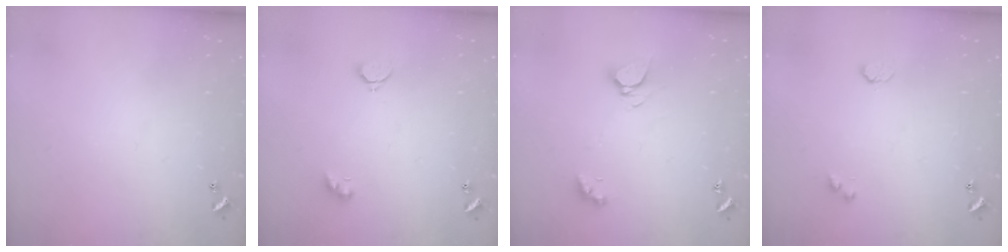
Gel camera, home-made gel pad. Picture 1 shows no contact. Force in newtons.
{"total": 2.6, "press": 2.6, "slide": 0.5}
{"total": 5.5, "press": 5.5, "slide": 0.7}
{"total": 2.9, "press": 2.9, "slide": 0.5}